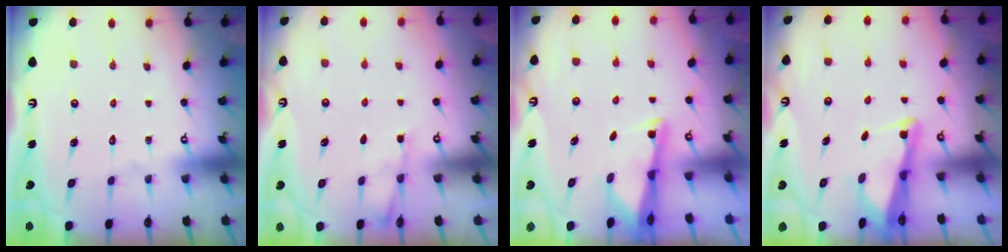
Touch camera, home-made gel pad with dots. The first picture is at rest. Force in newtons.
{"total": 2.3, "press": 2.3, "slide": 0.3}
{"total": 2.0, "press": 2.0, "slide": 0.3}
{"total": 2.4, "press": 2.4, "slide": 0.5}